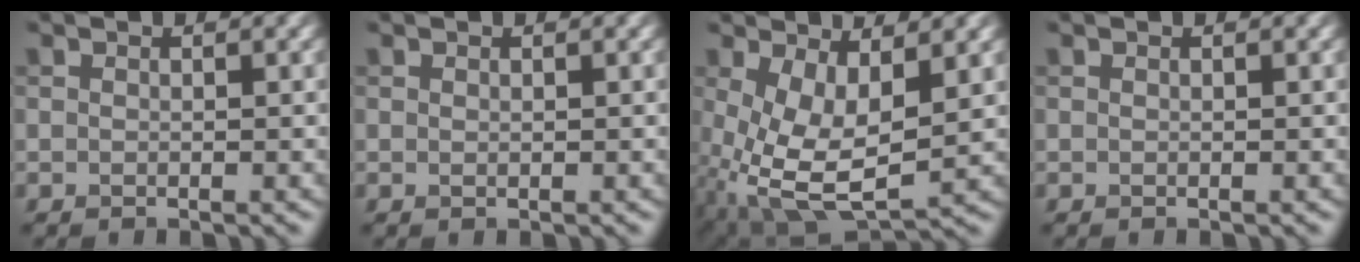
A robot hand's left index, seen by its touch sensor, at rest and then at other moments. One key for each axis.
{"total": 0.0}
{"total": 8.7, "fx": -0.6, "fy": 4.4, "fz": 7.5, "tx": -0.166, "ty": -0.017, "tz": -0.005}
{"total": 0.0}